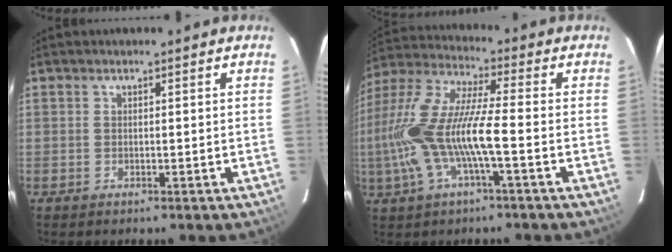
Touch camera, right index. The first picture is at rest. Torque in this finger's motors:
{"motor_torque": [1.23, -0.66, 1.06, 0.21]}